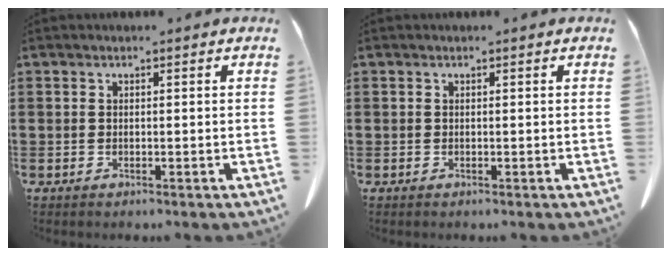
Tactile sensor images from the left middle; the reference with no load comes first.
{"total": 0.0}